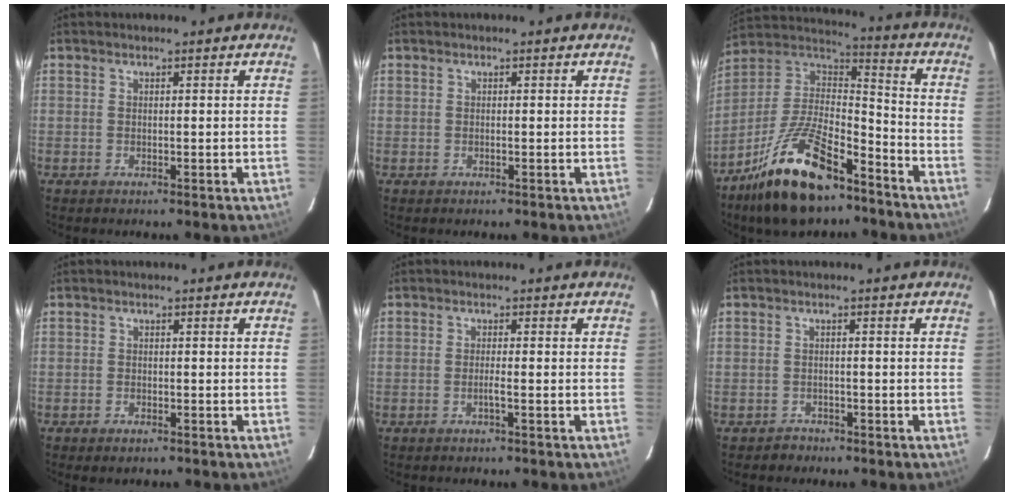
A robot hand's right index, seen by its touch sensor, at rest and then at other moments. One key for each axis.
{"total": 0.0}
{"total": 19.4, "fx": -13.1, "fy": 6.0, "fz": 12.9, "tx": -0.262, "ty": 0.006, "tz": -0.237}
{"total": 1.5, "fx": -1.1, "fy": 0.7, "fz": 0.8, "tx": -0.014, "ty": 0.001, "tz": -0.009}
{"total": 1.3, "fx": -0.5, "fy": -0.3, "fz": 1.2, "tx": -0.022, "ty": 0.000, "tz": -0.011}
{"total": 1.6, "fx": -1.2, "fy": 1.1, "fz": -0.4, "tx": 0.003, "ty": 0.005, "tz": -0.023}